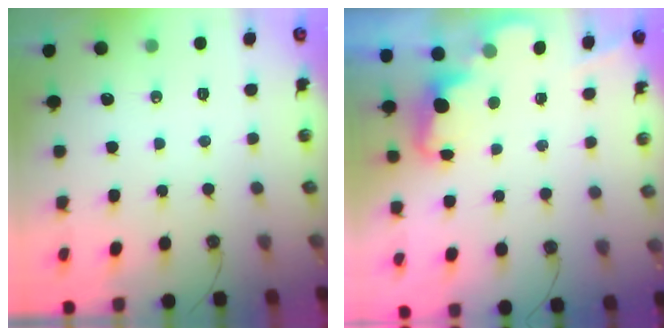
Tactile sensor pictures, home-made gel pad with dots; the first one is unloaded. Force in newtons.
{"total": 2.4, "press": 2.4, "slide": 0.5}